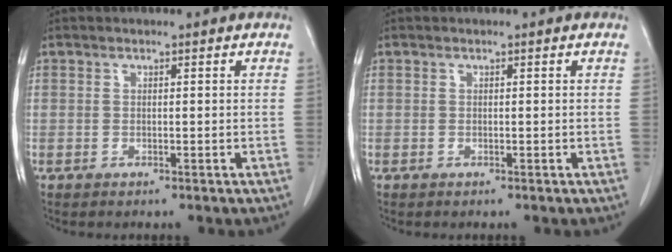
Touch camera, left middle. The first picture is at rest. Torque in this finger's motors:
{"motor_torque": [0.58, -0.92, -0.01, -0.01]}